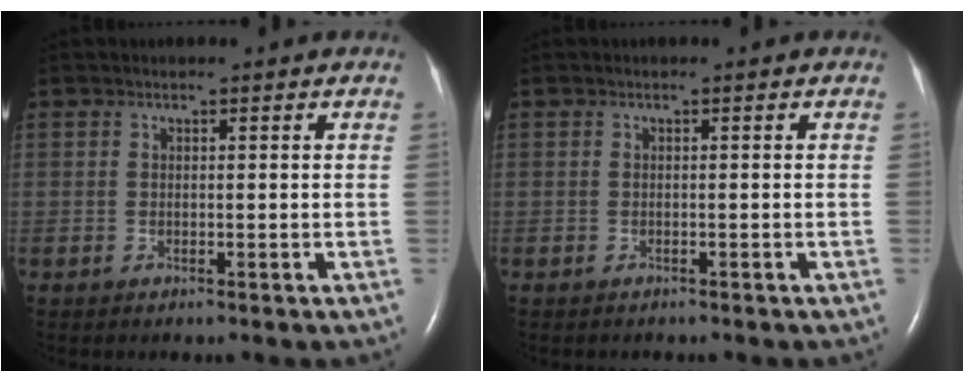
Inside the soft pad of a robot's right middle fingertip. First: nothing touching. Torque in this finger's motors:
{"motor_torque": [-0.21, -0.15, -0.07, -0.01]}